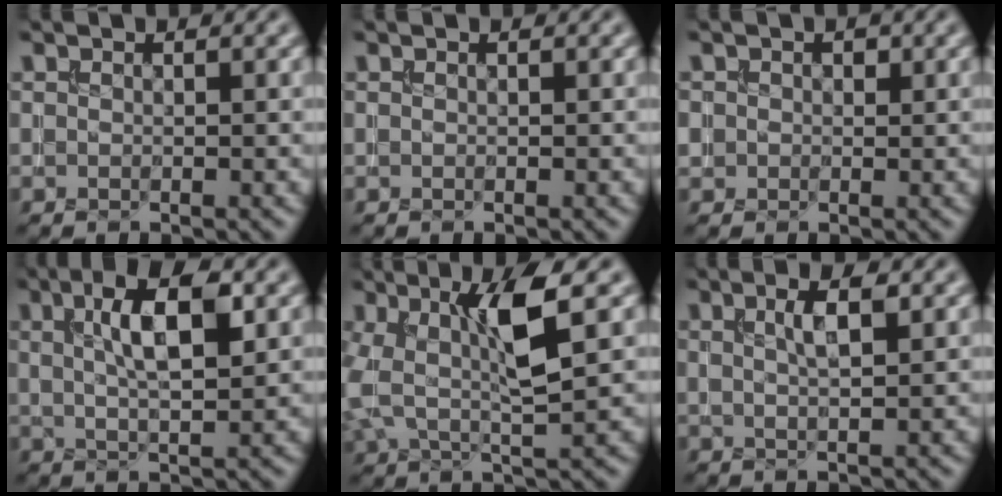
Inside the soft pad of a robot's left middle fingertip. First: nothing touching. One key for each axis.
{"total": 0.0}
{"total": 1.3, "fx": 0.2, "fy": 1.3, "fz": 0.3, "tx": 0.001, "ty": -0.002, "tz": 0.002}
{"total": 6.1, "fx": 2.0, "fy": 2.0, "fz": 5.4, "tx": -0.095, "ty": 0.008, "tz": 0.031}
{"total": 6.5, "fx": 1.2, "fy": 1.9, "fz": 6.1, "tx": -0.125, "ty": 0.006, "tz": 0.021}
{"total": 2.5, "fx": 1.0, "fy": 0.6, "fz": 2.3, "tx": -0.038, "ty": 0.007, "tz": 0.017}